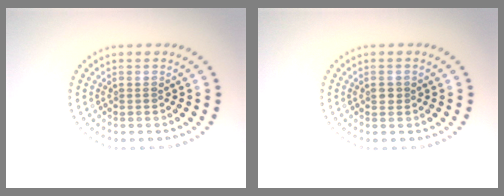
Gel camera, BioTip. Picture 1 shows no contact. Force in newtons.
{"total": 1.0, "press": 1.0, "slide": 0.2}